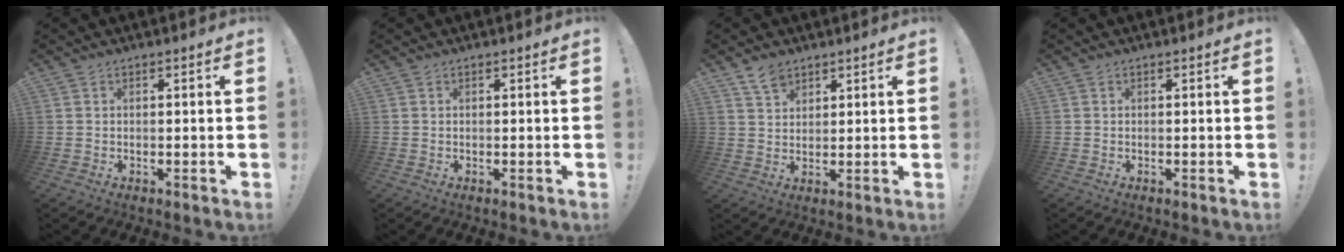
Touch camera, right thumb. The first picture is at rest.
{"total": 0.0}
{"total": 4.9, "force": [3.8, 2.6, 1.7], "torque": [-0.026, -0.018, 0.070]}
{"total": 0.0}